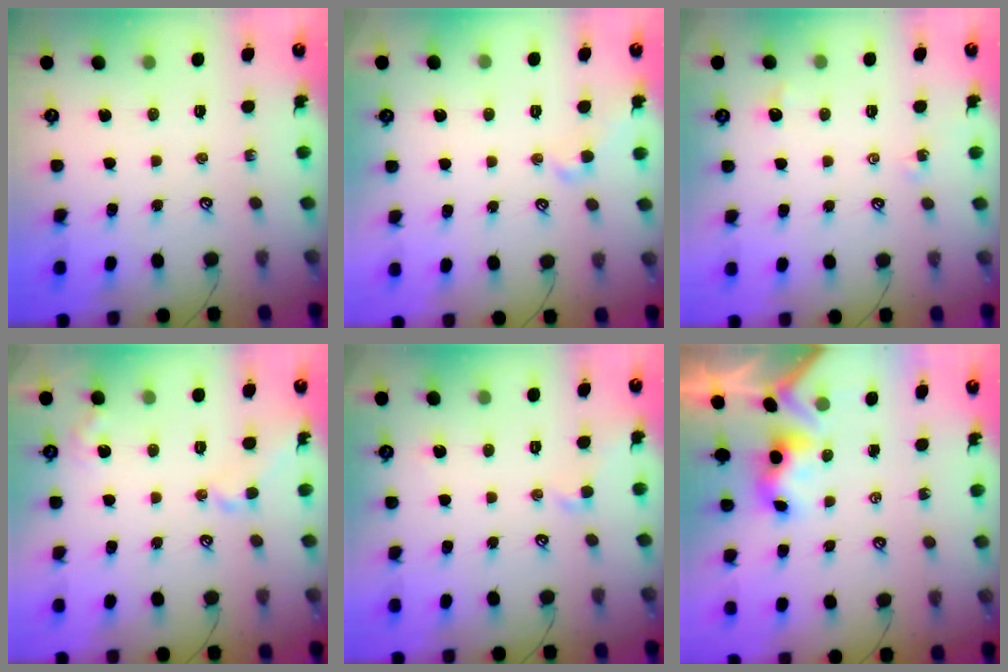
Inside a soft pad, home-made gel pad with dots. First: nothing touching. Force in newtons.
{"total": 1.6, "press": 1.3, "slide": 0.8}
{"total": 2.0, "press": 1.9, "slide": 0.5}
{"total": 2.7, "press": 2.6, "slide": 0.7}
{"total": 0.7, "press": 0.4, "slide": 0.6}
{"total": 3.4, "press": 3.4, "slide": 0.3}